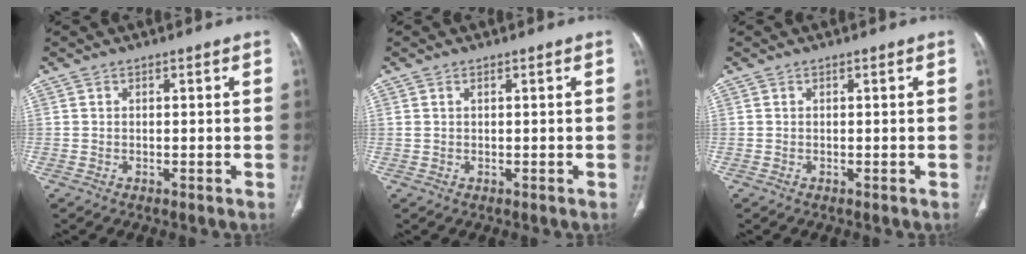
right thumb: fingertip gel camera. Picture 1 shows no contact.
{"total": 0.8, "force": [0.4, 0.4, 0.5], "torque": [-0.014, 0.009, 0.012]}
{"total": 0.0}